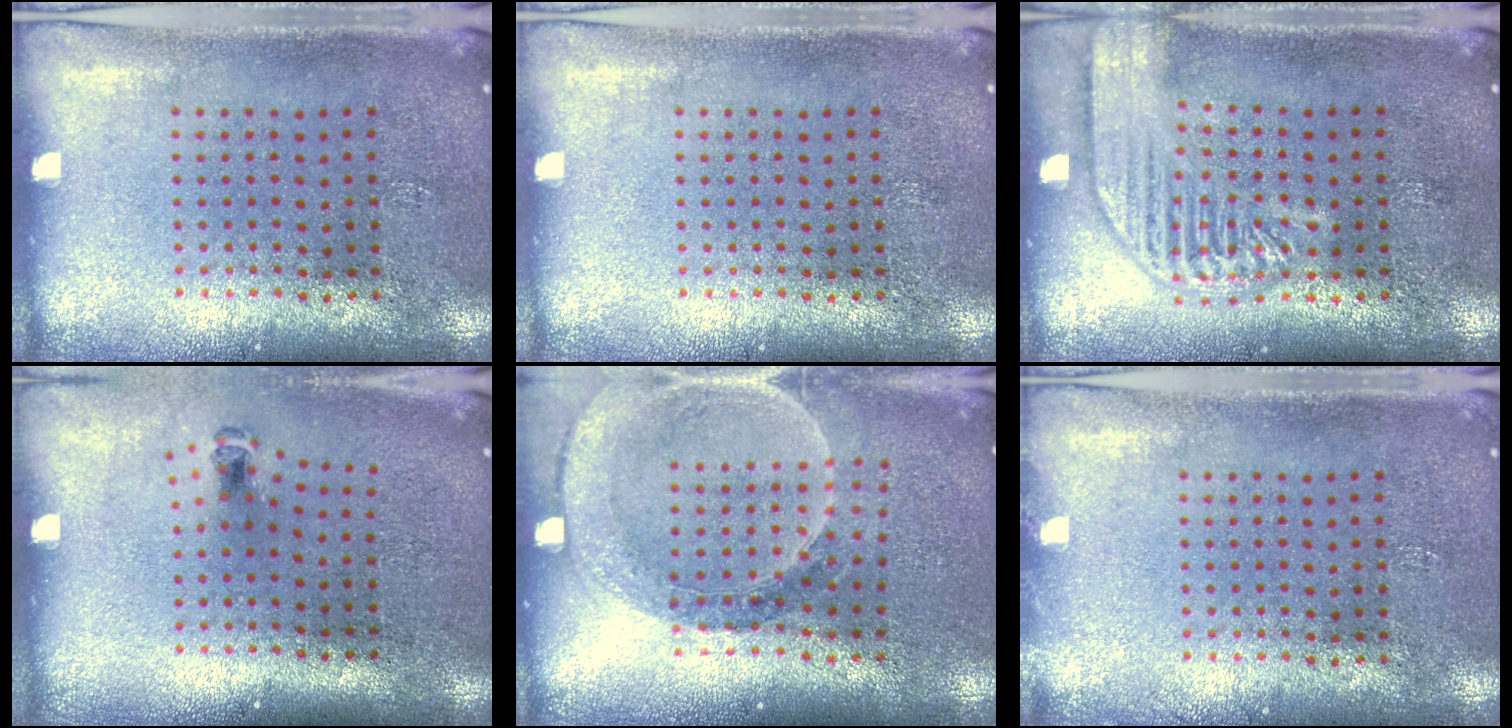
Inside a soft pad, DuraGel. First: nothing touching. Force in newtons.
{"total": 0.0}
{"total": 3.6, "press": 3.6, "slide": 0.5}
{"total": 0.6, "press": 0.4, "slide": 0.5}
{"total": 1.4, "press": 1.4, "slide": 0.1}
{"total": 0.6, "press": 0.6, "slide": 0.1}